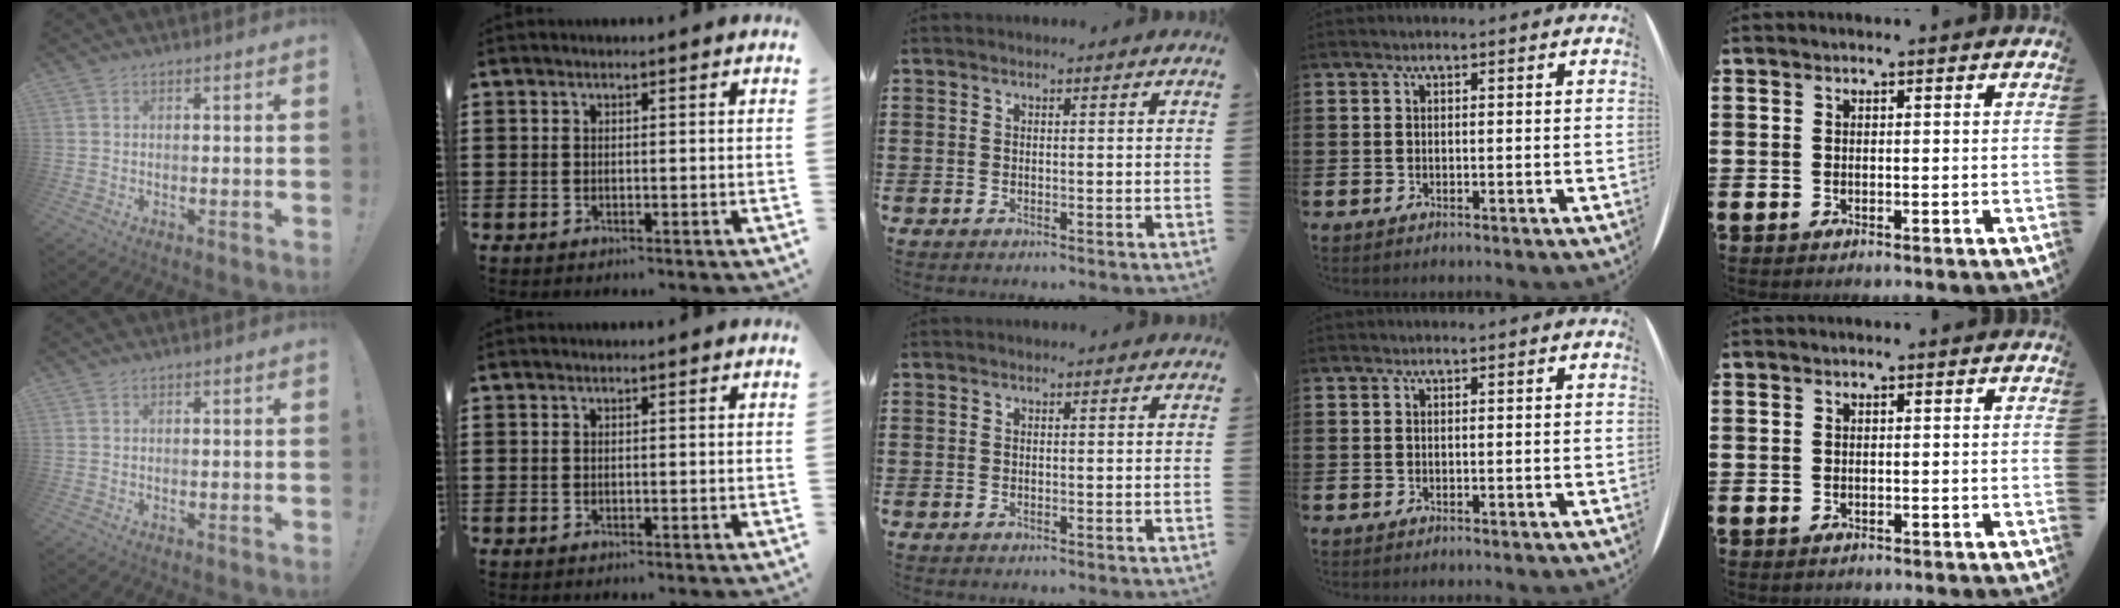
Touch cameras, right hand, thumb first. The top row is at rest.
{}